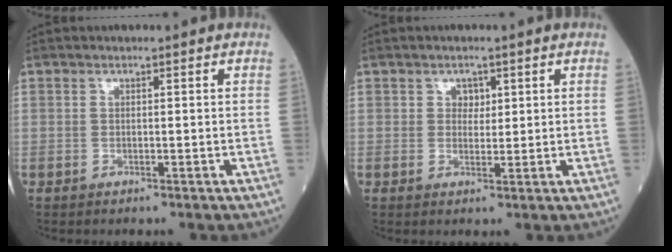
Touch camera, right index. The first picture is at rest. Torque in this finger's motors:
{"motor_torque": [0.00, 0.01, 0.00, 0.00]}